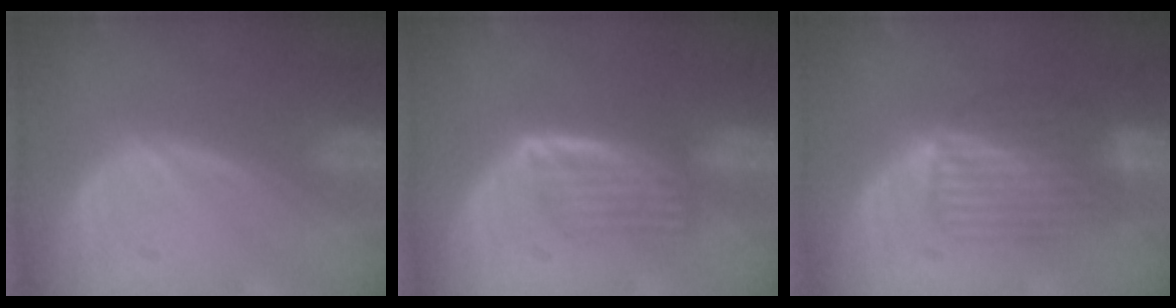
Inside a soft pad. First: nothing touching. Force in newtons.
{"total": 5.9, "press": 5.0, "slide": 3.1}
{"total": 6.5, "press": 6.4, "slide": 1.0}